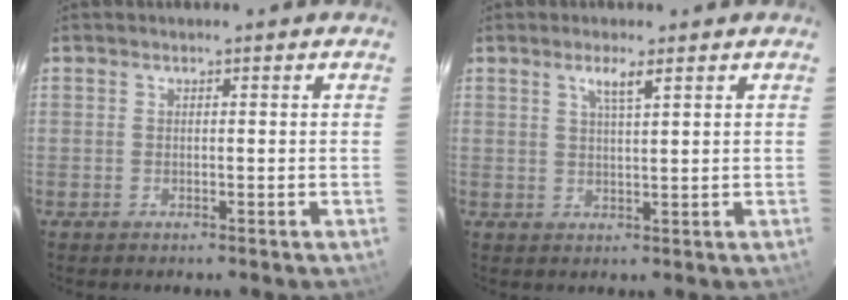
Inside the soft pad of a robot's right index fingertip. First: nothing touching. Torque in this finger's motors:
{"motor_torque": [0.02, 0.02, 0.02, 0.04]}